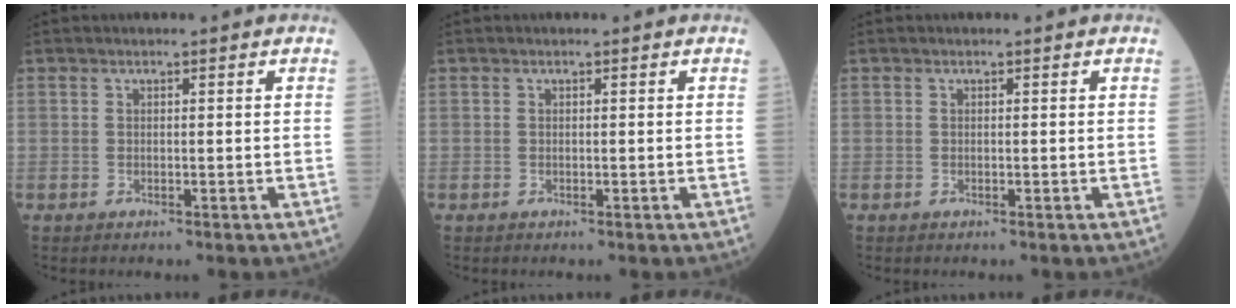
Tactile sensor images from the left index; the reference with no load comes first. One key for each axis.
{"total": 0.0}
{"total": 0.0}